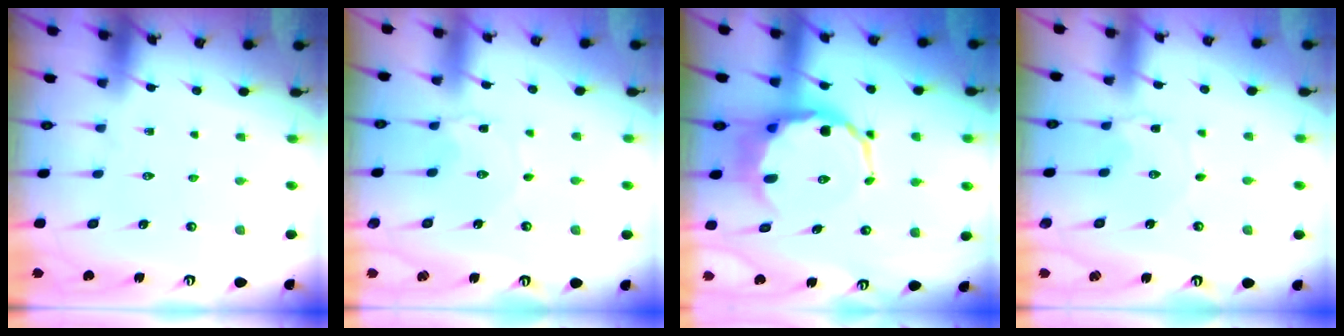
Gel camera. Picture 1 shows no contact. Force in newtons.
{"total": 1.0, "press": 1.0, "slide": 0.1}
{"total": 9.0, "press": 8.6, "slide": 2.4}
{"total": 1.0, "press": 1.0, "slide": 0.1}